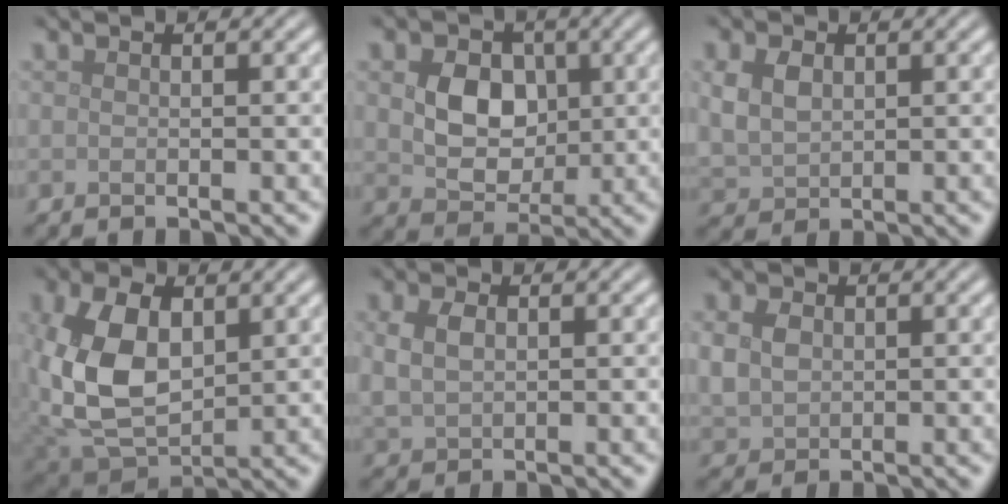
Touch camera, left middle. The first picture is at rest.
{"total": 5.0, "force": [0.8, 3.8, 3.1], "torque": [-0.058, -0.005, 0.010]}
{"total": 3.1, "force": [0.8, 2.3, 2.0], "torque": [-0.050, 0.002, 0.019]}
{"total": 9.3, "force": [0.9, 5.9, 7.1], "torque": [-0.179, -0.006, 0.024]}
{"total": 2.7, "force": [0.6, 1.8, 1.8], "torque": [-0.046, 0.002, 0.015]}
{"total": 2.9, "force": [0.5, 2.3, 1.6], "torque": [-0.042, 0.002, 0.009]}